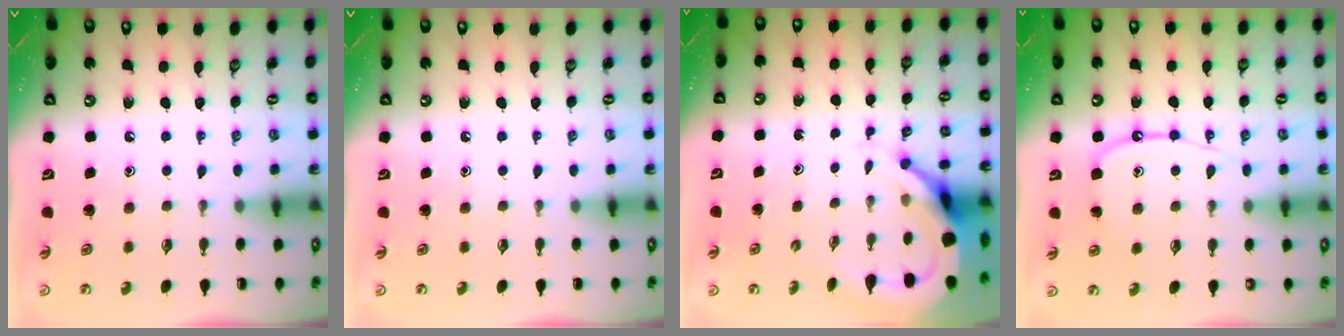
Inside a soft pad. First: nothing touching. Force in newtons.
{"total": 0.0}
{"total": 8.9, "press": 8.8, "slide": 1.1}
{"total": 10.9, "press": 10.8, "slide": 0.9}